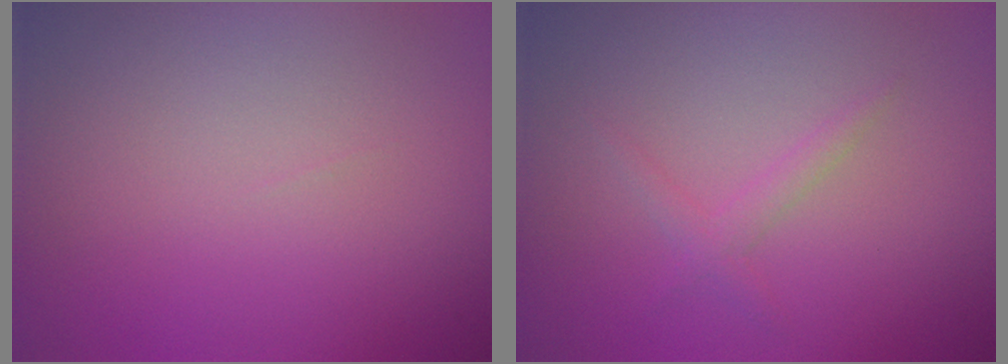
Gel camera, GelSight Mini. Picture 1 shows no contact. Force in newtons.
{"total": 1.3, "press": 1.2, "slide": 0.1}